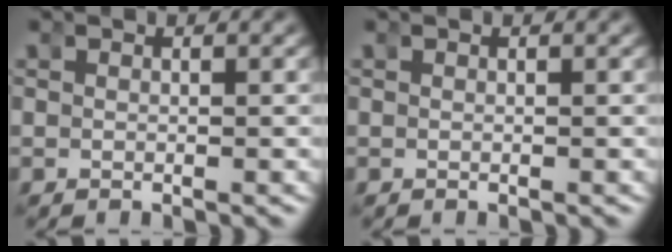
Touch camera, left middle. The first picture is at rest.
{"total": 0.0}